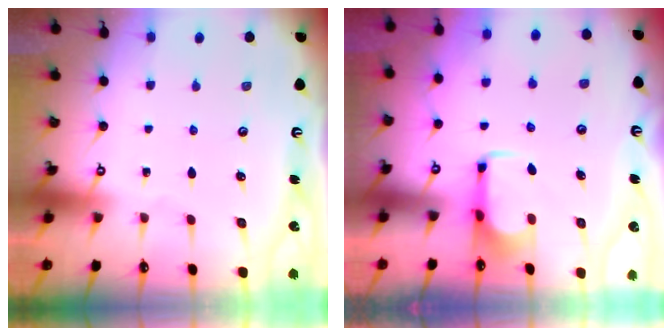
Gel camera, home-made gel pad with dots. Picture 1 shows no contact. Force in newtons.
{"total": 2.0, "press": 1.9, "slide": 0.4}